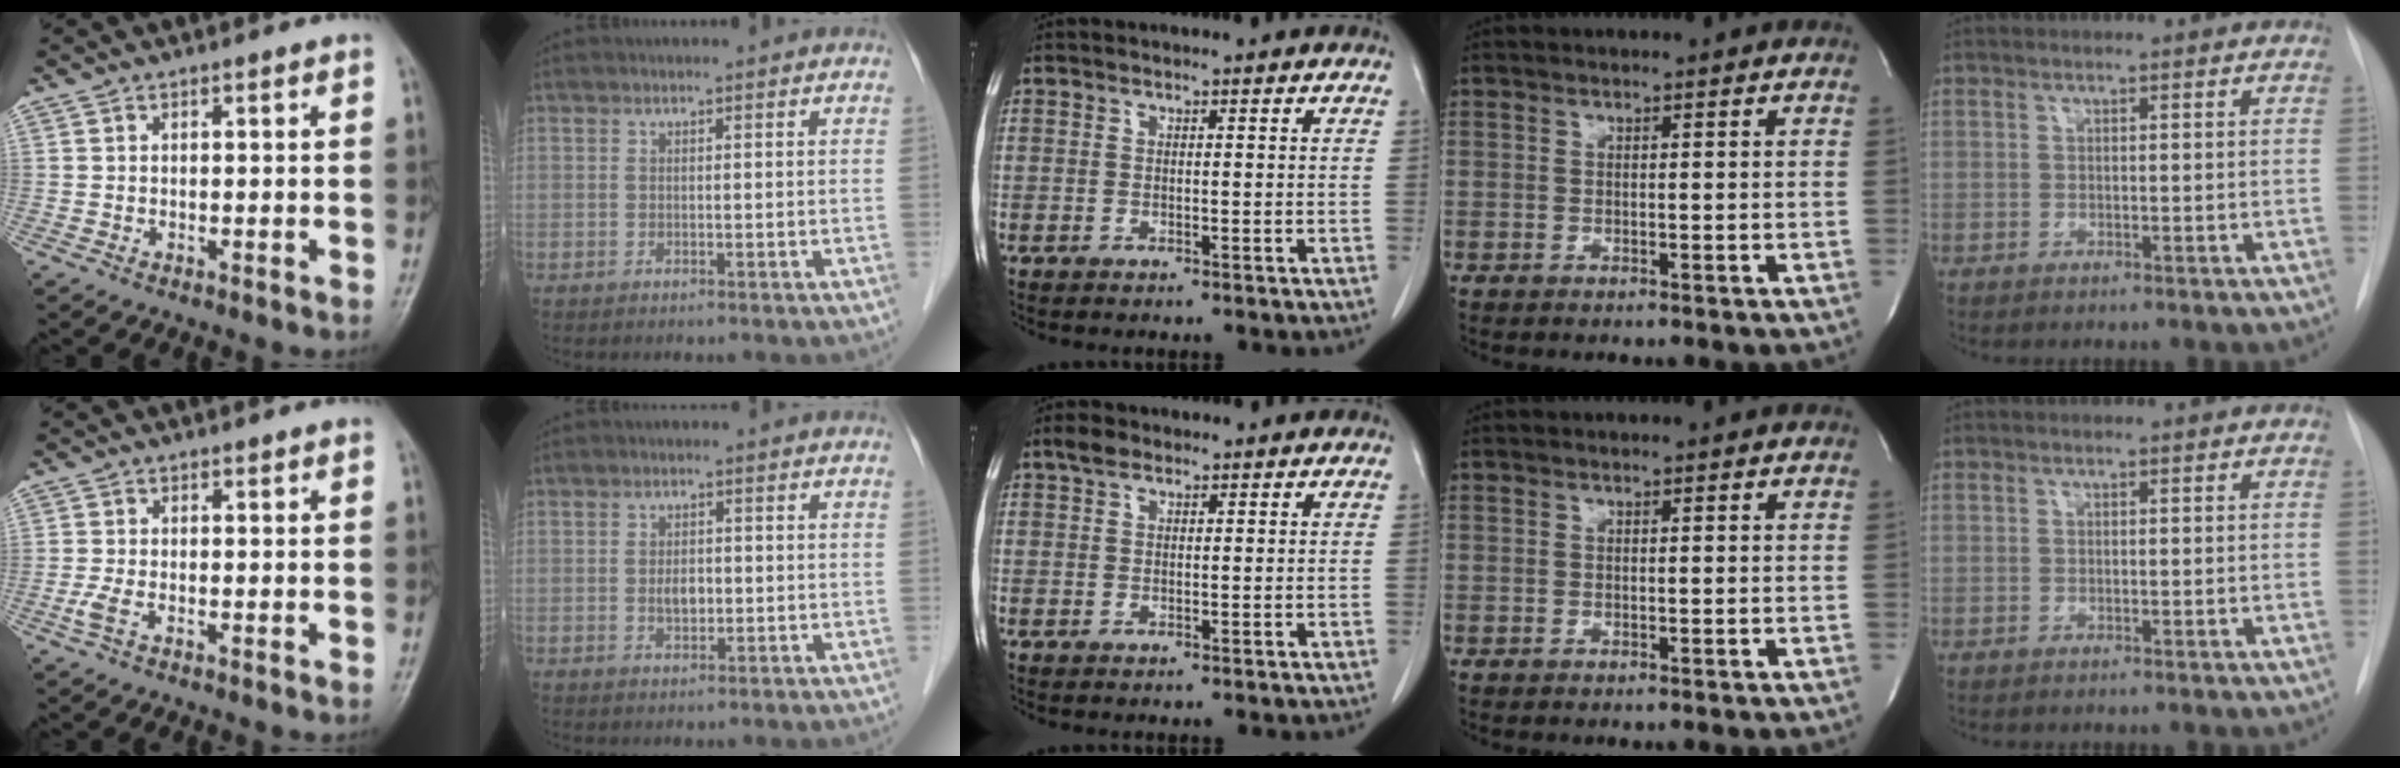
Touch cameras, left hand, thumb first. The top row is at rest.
{"thumb": {"total": 2.0, "force": [-0.8, 0.9, 1.6], "torque": [-0.043, -0.003, -0.018]}, "index": {"total": 2.4, "force": [-0.4, 1.4, 2.0], "torque": [-0.036, 0.000, -0.003]}, "middle": {"total": 1.9, "force": [1.4, 0.9, 1.0], "torque": [-0.025, 0.010, 0.025]}}